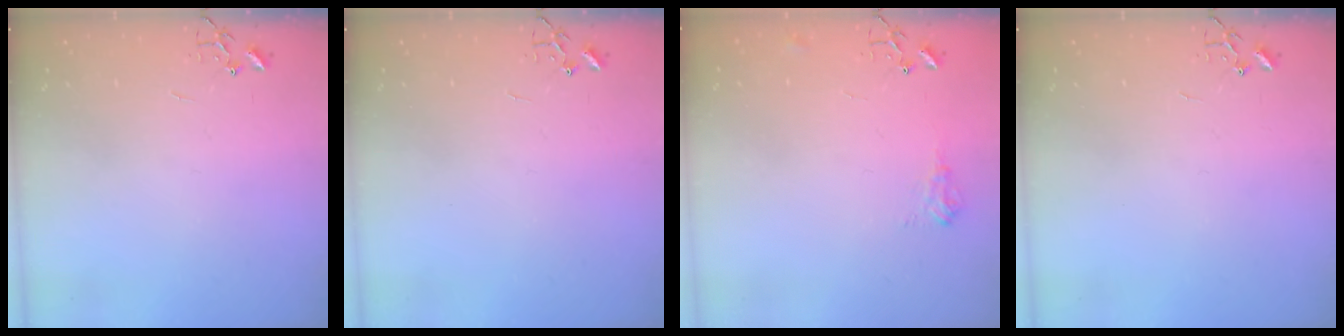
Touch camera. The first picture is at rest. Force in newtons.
{"total": 0.0}
{"total": 7.3, "press": 7.3, "slide": 1.0}
{"total": 0.0}